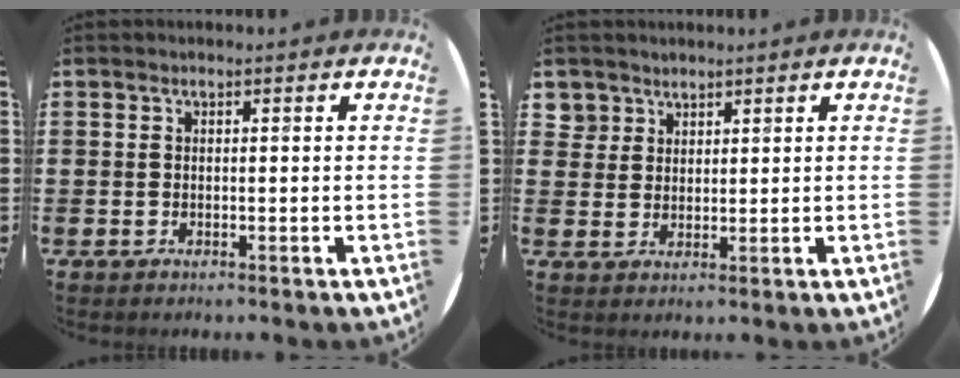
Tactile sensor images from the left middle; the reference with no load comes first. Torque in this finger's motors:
{"motor_torque": [0.03, 0.00, -0.04, -0.03]}